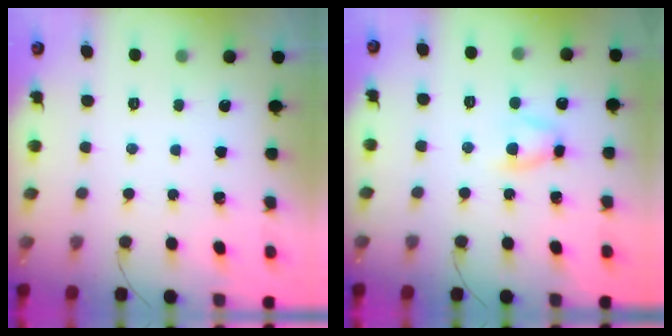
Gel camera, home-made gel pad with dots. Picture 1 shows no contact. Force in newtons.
{"total": 4.7, "press": 4.6, "slide": 0.7}